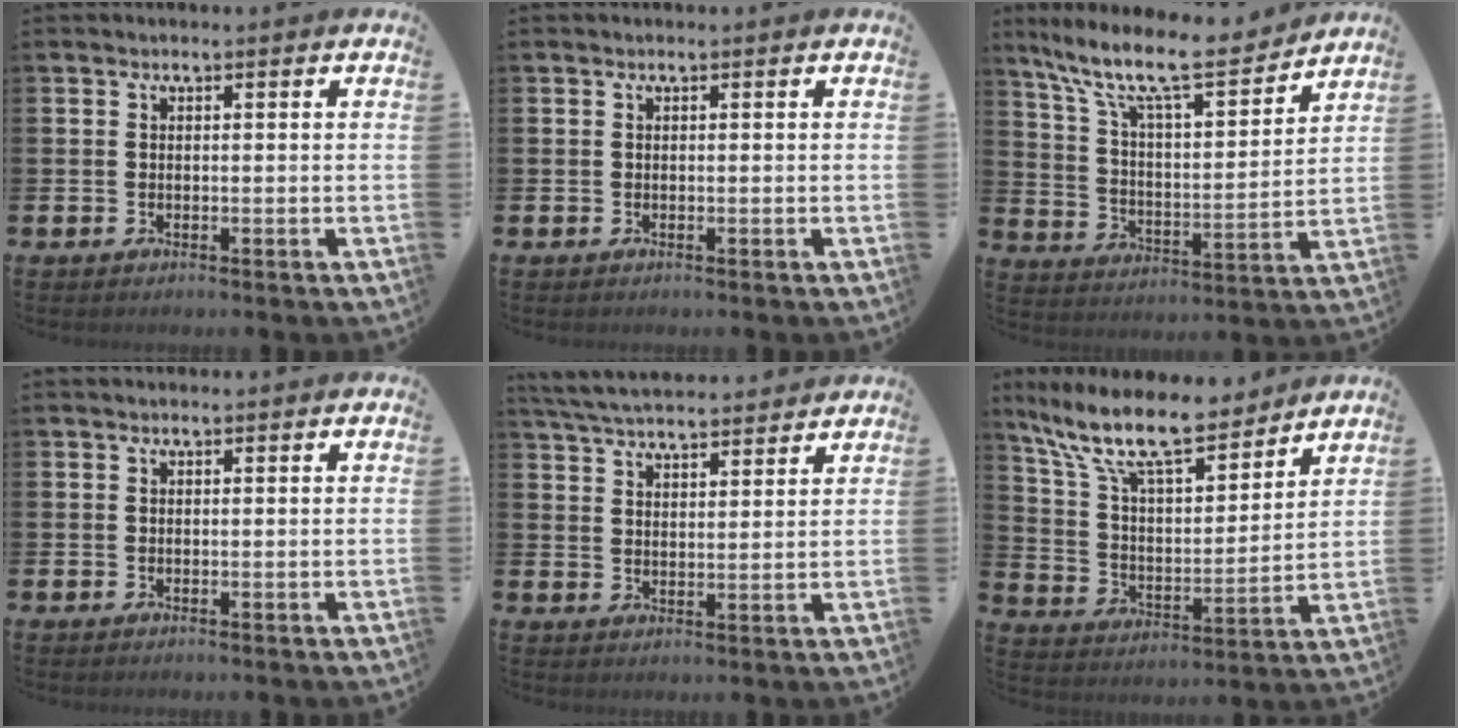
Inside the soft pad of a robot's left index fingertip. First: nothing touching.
{"total": 0.0}
{"total": 11.3, "force": [9.6, 2.1, 5.6], "torque": [-0.137, -0.065, 0.160]}
{"total": 0.0}
{"total": 5.4, "force": [5.3, 0.5, 0.9], "torque": [-0.041, -0.027, 0.097]}
{"total": 12.8, "force": [10.8, 3.3, 6.1], "torque": [-0.158, -0.059, 0.190]}